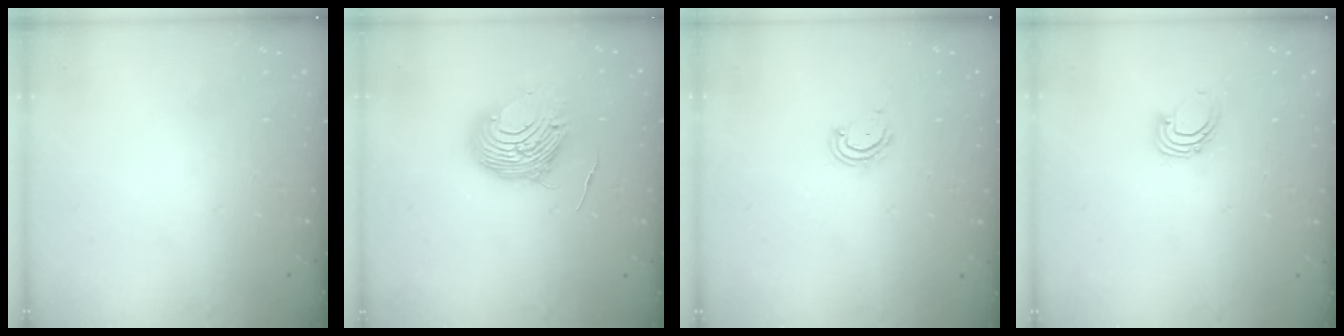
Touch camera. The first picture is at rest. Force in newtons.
{"total": 10.4, "press": 10.3, "slide": 1.0}
{"total": 3.9, "press": 3.9, "slide": 0.3}
{"total": 2.6, "press": 2.6, "slide": 0.2}